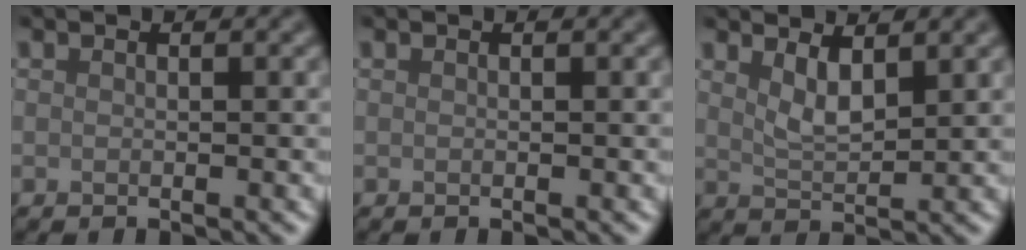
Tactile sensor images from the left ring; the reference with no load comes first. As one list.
[{"total": 0.0}, {"total": 2.5, "force": [1.7, 0.7, 1.7], "torque": [-0.034, -0.010, 0.035]}]